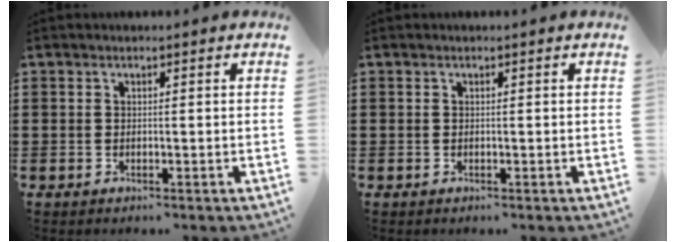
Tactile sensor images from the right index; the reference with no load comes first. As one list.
[{"total": 0.0}]